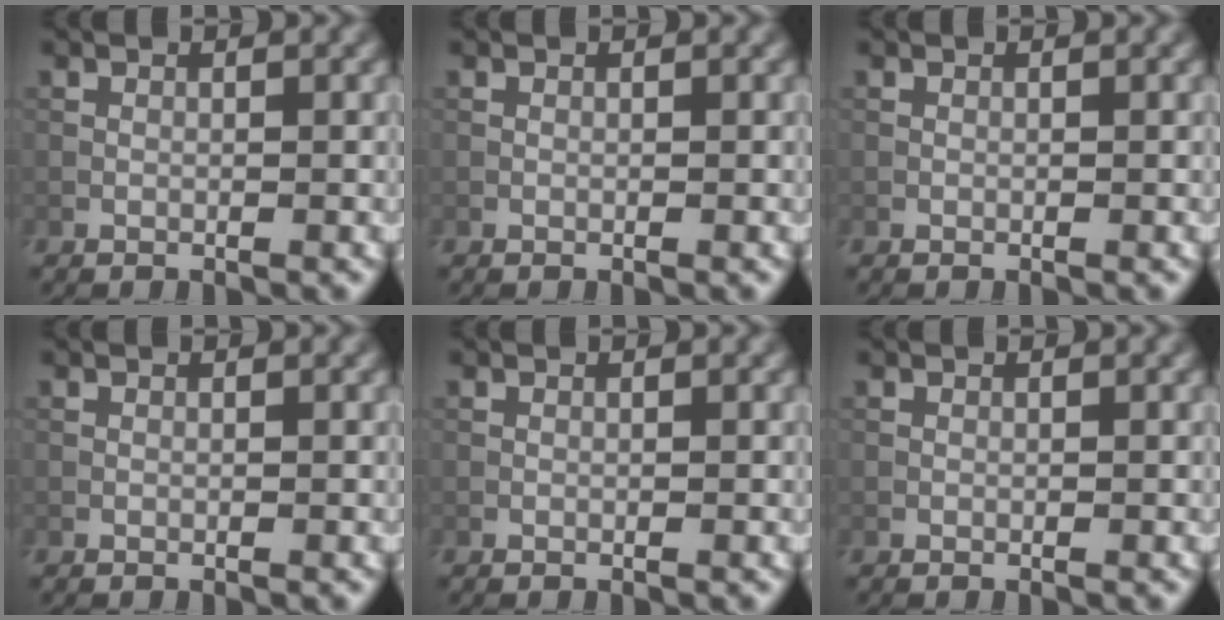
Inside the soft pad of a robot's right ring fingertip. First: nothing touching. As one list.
[{"total": 0.0}, {"total": 0.0}, {"total": 0.0}, {"total": 0.0}, {"total": 0.0}]